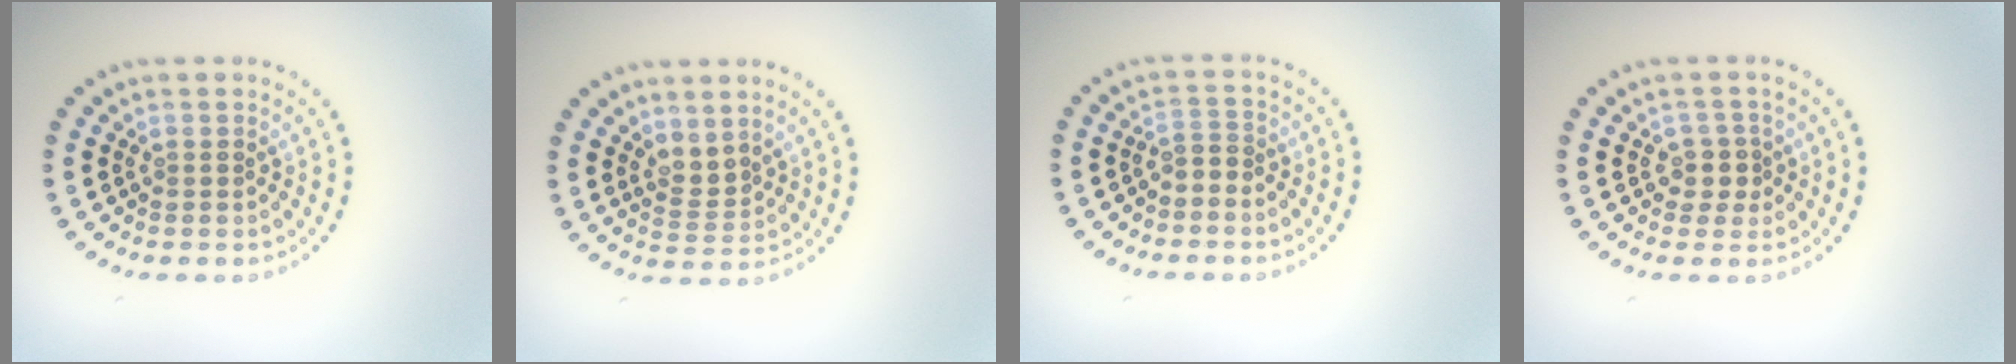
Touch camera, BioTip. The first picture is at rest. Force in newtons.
{"total": 1.9, "press": 1.4, "slide": 1.3}
{"total": 1.4, "press": 1.0, "slide": 1.0}
{"total": 1.7, "press": 1.4, "slide": 1.0}